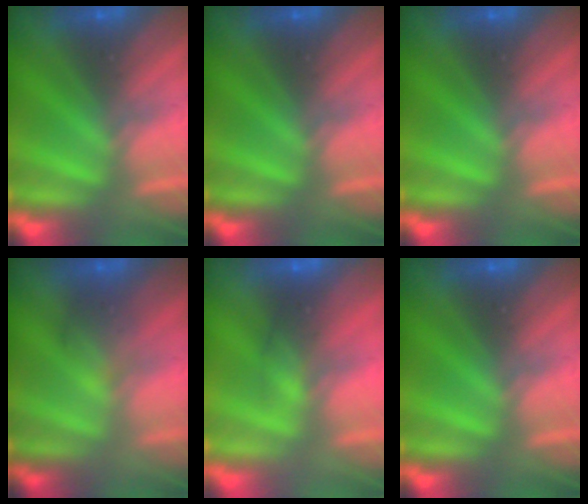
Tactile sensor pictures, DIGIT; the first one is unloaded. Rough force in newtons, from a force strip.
{"total": 0.0}
{"total": 0.0}
{"total": 1.8}
{"total": 2.9}
{"total": 0.0}